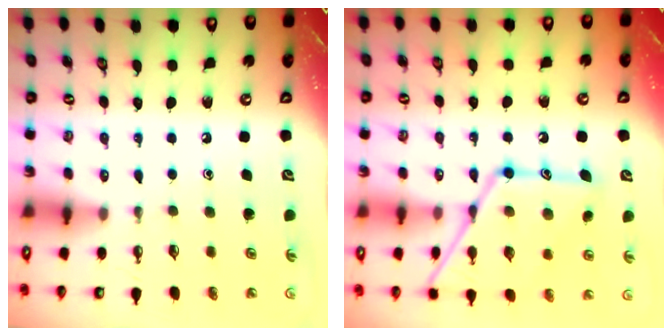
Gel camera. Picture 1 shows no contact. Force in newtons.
{"total": 16.5, "press": 16.4, "slide": 1.4}